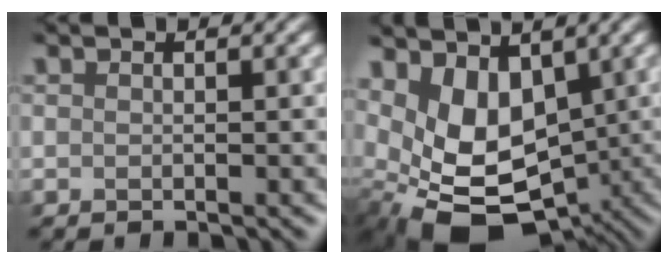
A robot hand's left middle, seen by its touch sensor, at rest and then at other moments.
{"total": 8.5, "force": [-0.1, 6.1, 6.0], "torque": [-0.115, -0.026, 0.009]}